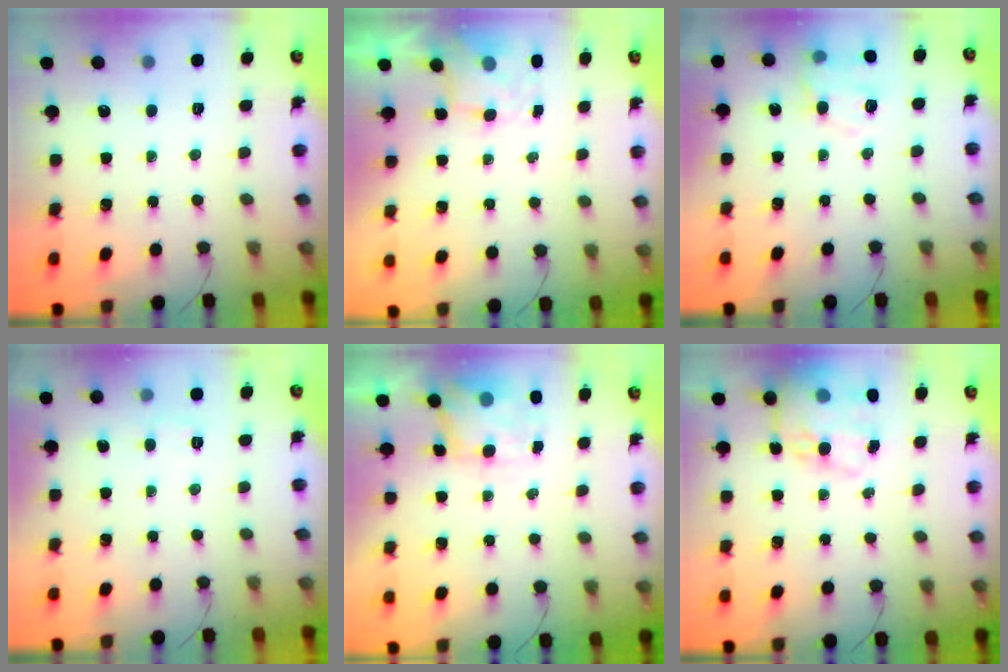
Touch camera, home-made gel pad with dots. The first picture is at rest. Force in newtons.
{"total": 3.7, "press": 3.6, "slide": 0.9}
{"total": 10.1, "press": 10.1, "slide": 0.8}
{"total": 2.6, "press": 2.3, "slide": 1.2}
{"total": 6.2, "press": 6.0, "slide": 1.5}
{"total": 18.4, "press": 17.8, "slide": 4.7}